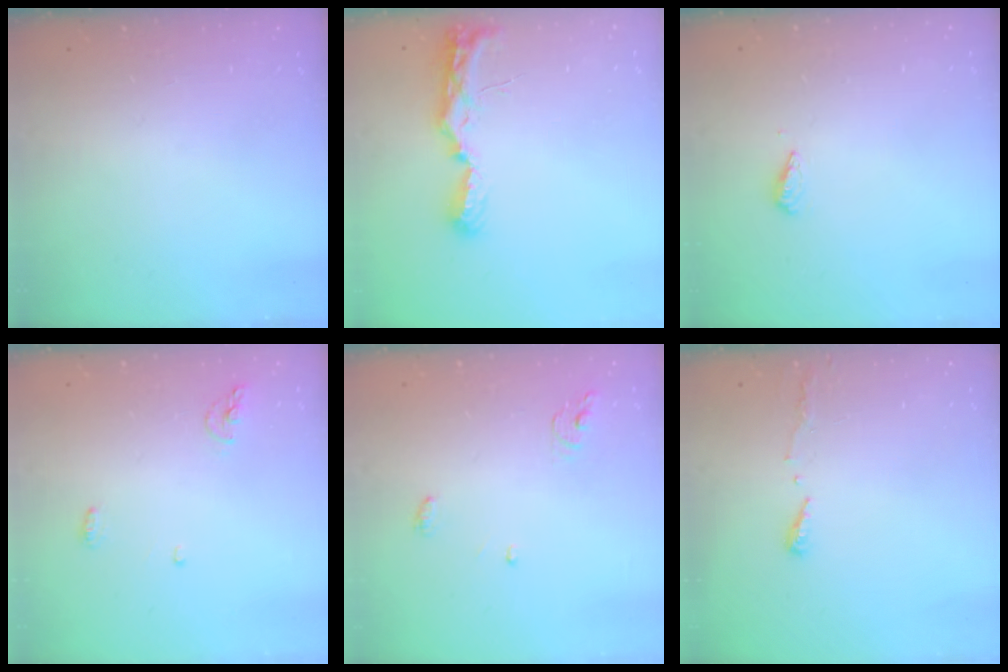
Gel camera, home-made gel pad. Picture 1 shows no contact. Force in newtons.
{"total": 7.7, "press": 7.7, "slide": 0.5}
{"total": 2.9, "press": 2.9, "slide": 0.4}
{"total": 5.2, "press": 5.0, "slide": 1.2}
{"total": 4.5, "press": 4.5, "slide": 0.3}
{"total": 3.5, "press": 3.4, "slide": 0.3}